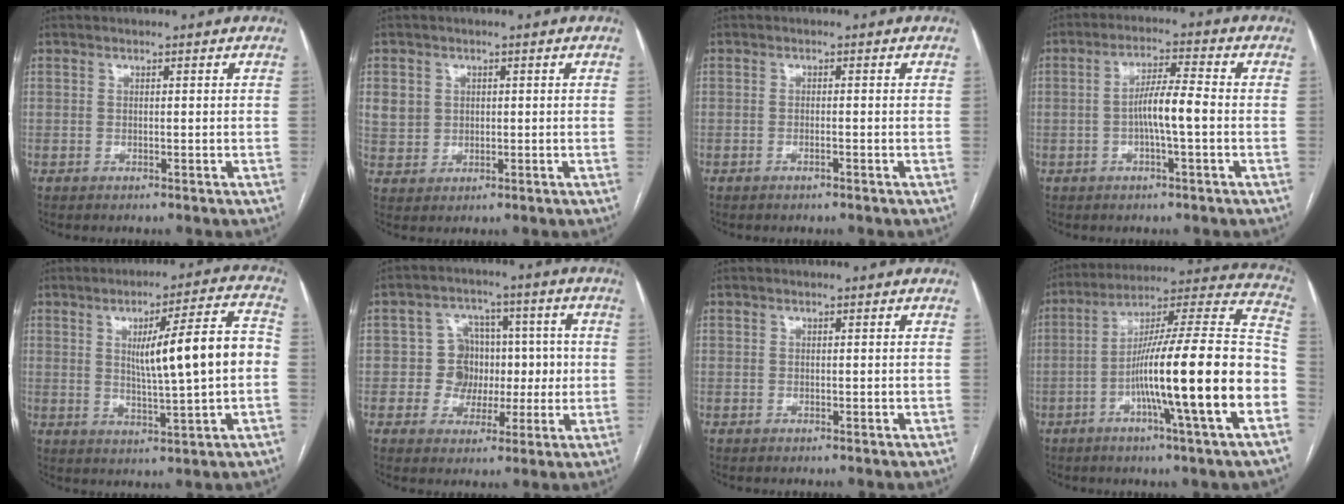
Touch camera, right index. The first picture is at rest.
{"total": 5.0, "force": [1.3, 4.6, 1.5], "torque": [-0.029, 0.010, 0.036]}
{"total": 0.8, "force": [-0.5, 0.1, 0.6], "torque": [-0.014, 0.000, -0.009]}
{"total": 6.0, "force": [-1.0, 0.4, 5.9], "torque": [-0.112, 0.009, -0.020]}
{"total": 12.5, "force": [0.7, 0.9, 12.4], "torque": [-0.183, 0.018, 0.016]}
{"total": 8.1, "force": [-0.1, 7.6, 2.8], "torque": [-0.025, 0.042, 0.002]}
{"total": 0.0}
{"total": 23.1, "force": [-6.7, -0.4, 22.0], "torque": [-0.303, 0.003, -0.120]}